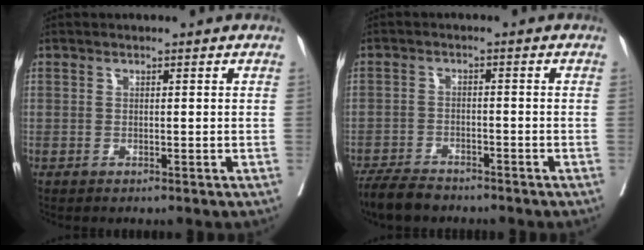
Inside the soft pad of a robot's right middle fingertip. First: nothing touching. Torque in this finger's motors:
{"motor_torque": [0.31, -0.45, 0.01, 0.01]}